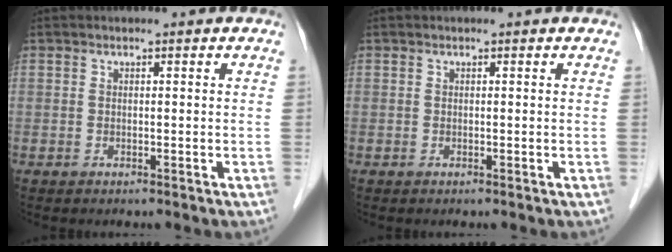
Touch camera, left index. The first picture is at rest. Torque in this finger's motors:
{"motor_torque": [0.16, 0.01, -0.02, -0.01]}